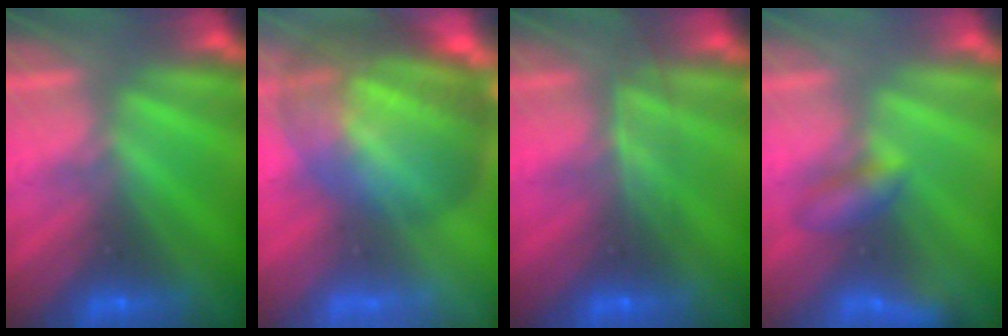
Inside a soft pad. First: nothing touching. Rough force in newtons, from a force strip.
{"total": 10.8}
{"total": 2.5}
{"total": 2.1}